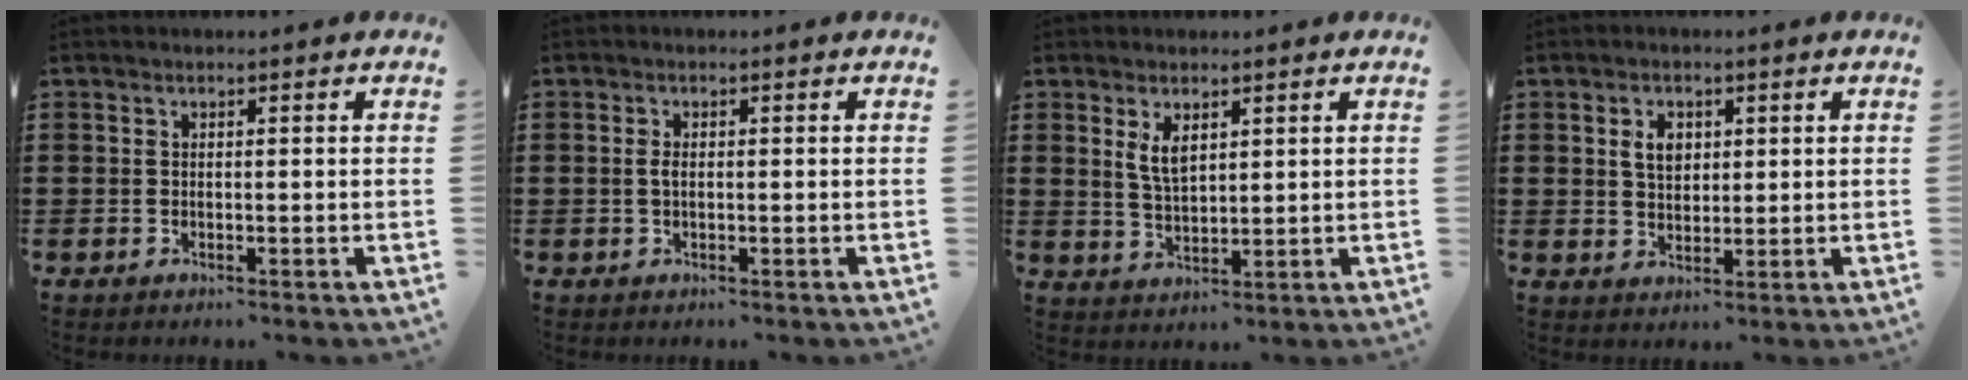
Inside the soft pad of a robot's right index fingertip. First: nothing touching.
{"total": 1.4, "force": [0.0, 0.7, 1.3], "torque": [-0.026, 0.004, -0.002]}
{"total": 3.7, "force": [1.8, 1.6, 2.8], "torque": [-0.060, 0.004, 0.032]}
{"total": 3.7, "force": [1.1, 2.5, 2.5], "torque": [-0.057, 0.012, 0.019]}